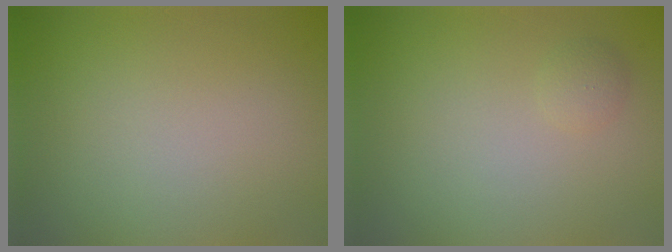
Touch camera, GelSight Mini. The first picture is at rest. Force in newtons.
{"total": 0.9, "press": 0.9, "slide": 0.0}